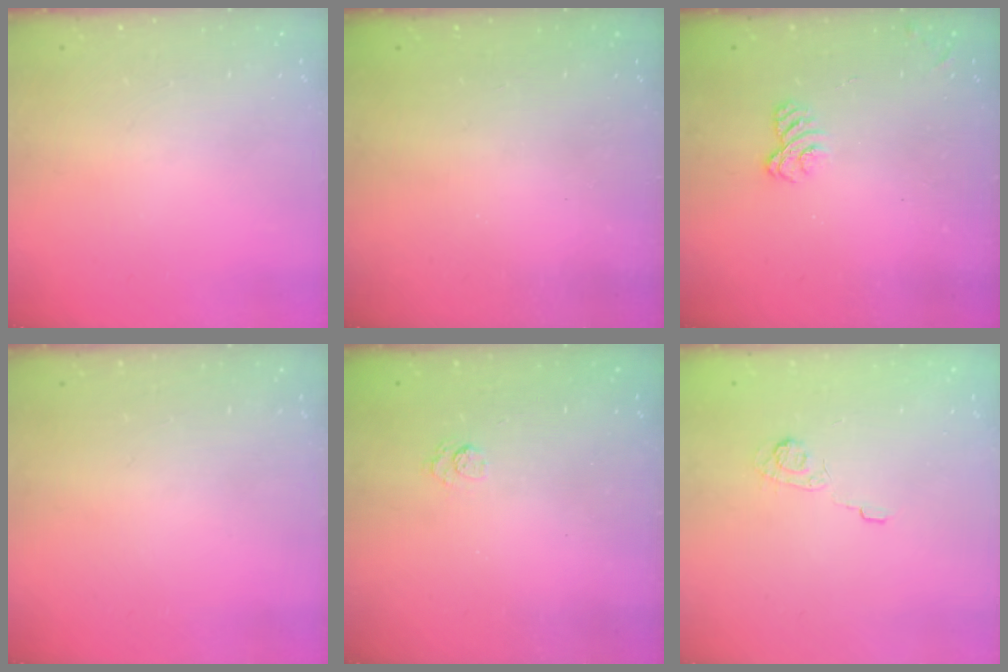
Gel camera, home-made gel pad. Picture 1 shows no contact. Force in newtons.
{"total": 2.5, "press": 2.4, "slide": 0.8}
{"total": 2.8, "press": 2.5, "slide": 1.4}
{"total": 0.0}
{"total": 2.6, "press": 2.3, "slide": 1.3}
{"total": 3.1, "press": 2.6, "slide": 1.7}